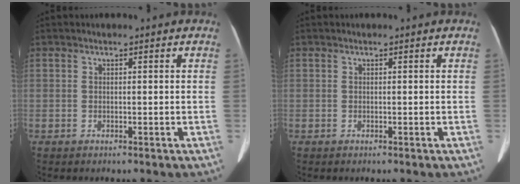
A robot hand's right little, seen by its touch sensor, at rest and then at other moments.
{"total": 0.0}